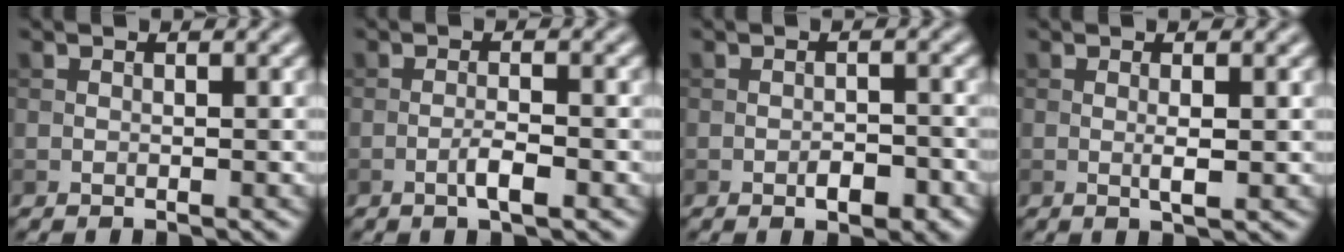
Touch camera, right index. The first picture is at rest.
{"total": 2.2, "force": [-1.0, 0.3, 1.9], "torque": [-0.036, 0.004, -0.020]}
{"total": 2.5, "force": [-1.2, 1.0, 1.9], "torque": [-0.027, 0.000, -0.018]}
{"total": 1.7, "force": [0.0, 0.2, 1.6], "torque": [-0.032, -0.001, -0.001]}